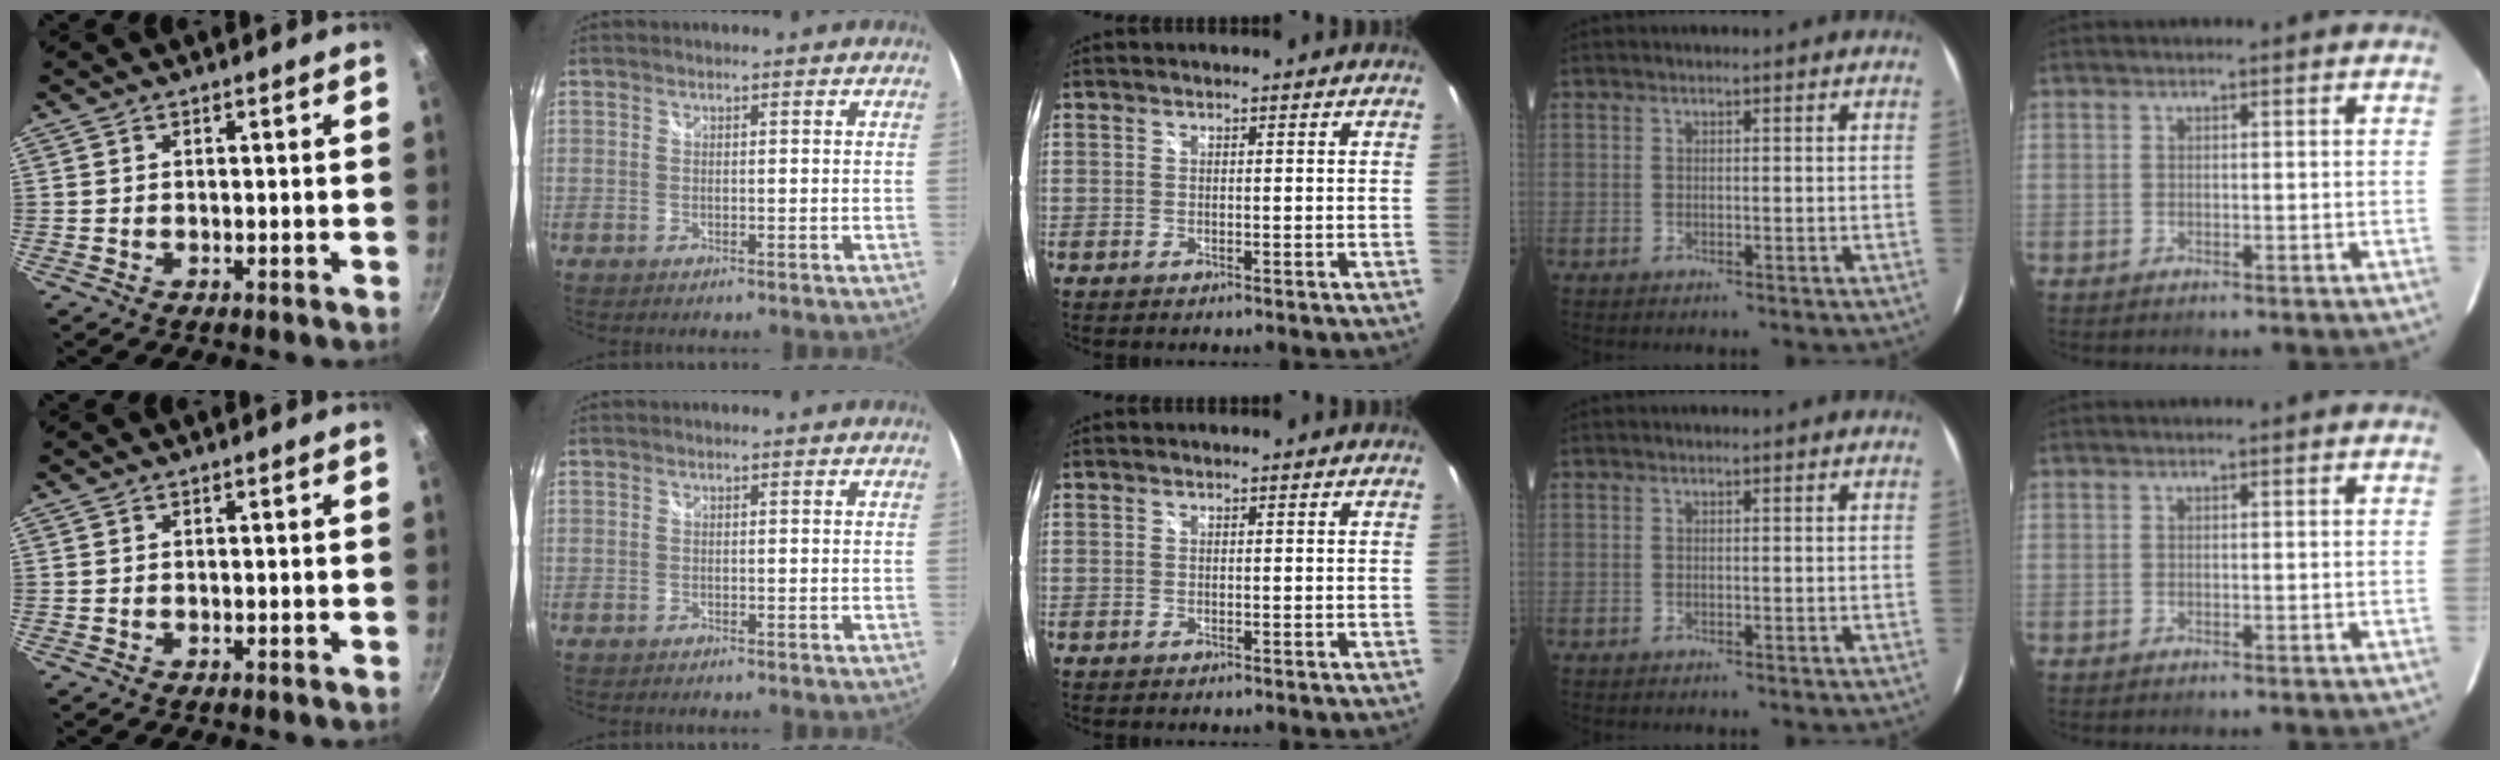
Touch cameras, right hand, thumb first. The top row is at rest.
{}